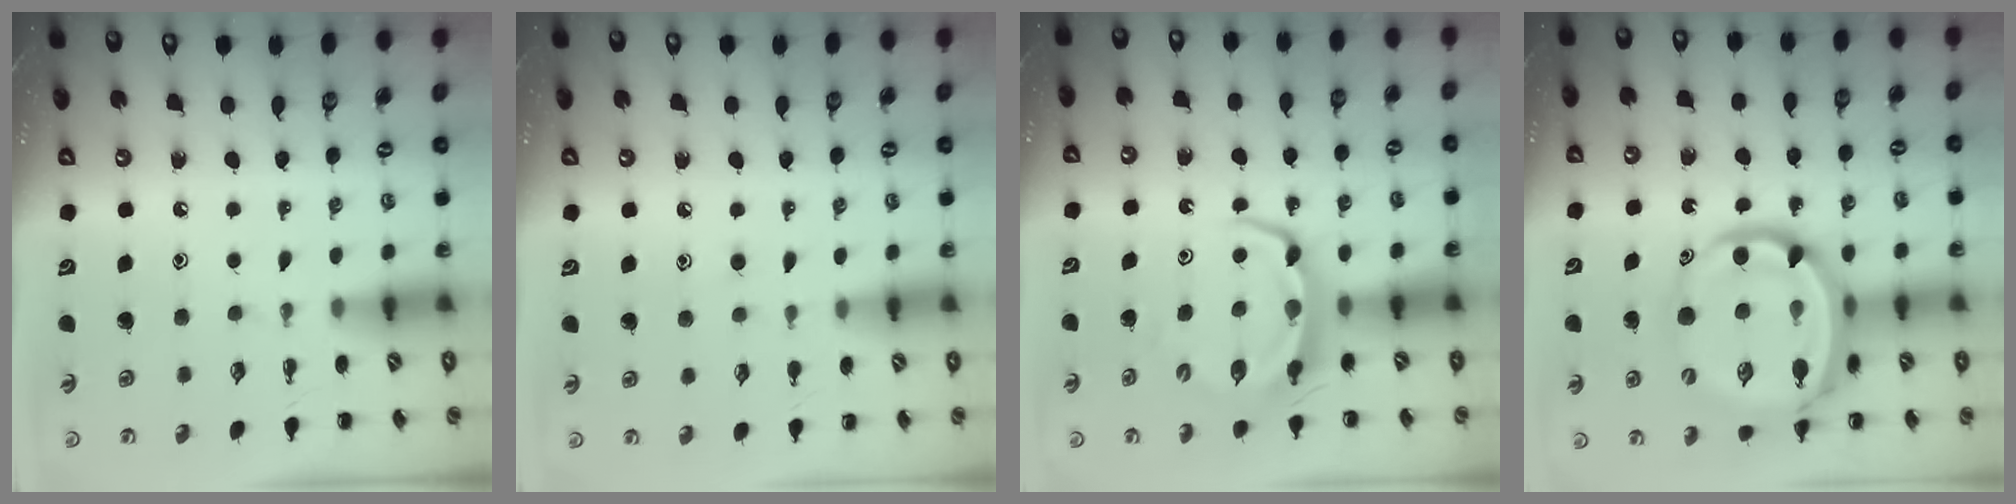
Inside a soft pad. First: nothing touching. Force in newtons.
{"total": 6.0, "press": 5.6, "slide": 2.2}
{"total": 5.9, "press": 5.9, "slide": 0.5}
{"total": 17.1, "press": 16.4, "slide": 4.6}